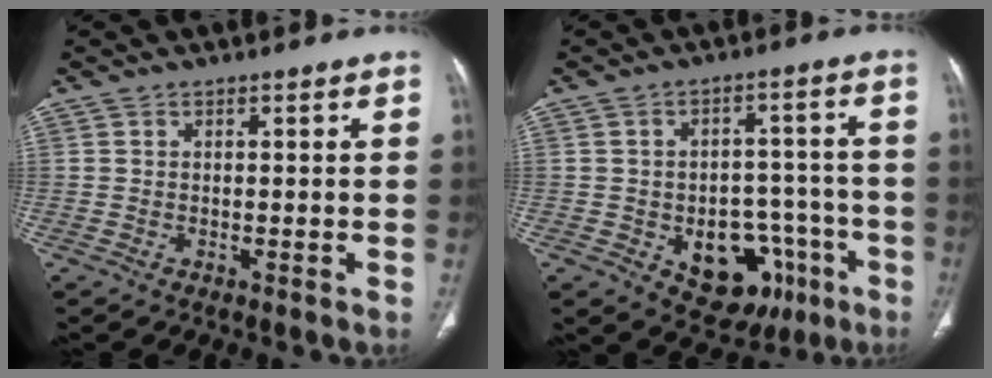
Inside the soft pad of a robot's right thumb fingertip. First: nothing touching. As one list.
[{"total": 14.0, "force": [-5.8, 9.4, 8.6], "torque": [-0.071, 0.041, -0.066]}]